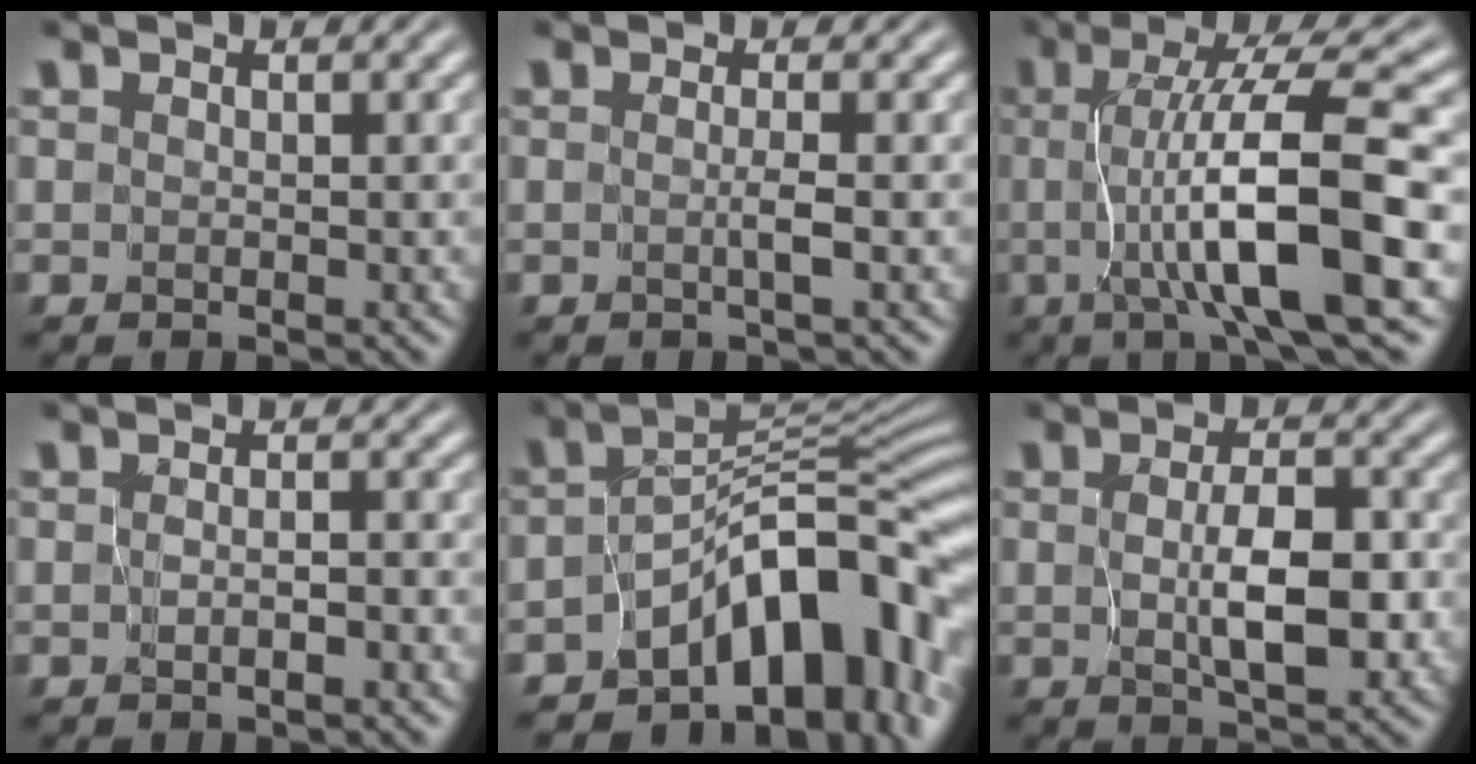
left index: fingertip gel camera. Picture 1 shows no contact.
{"total": 1.0, "force": [-0.2, -0.3, 0.9], "torque": [-0.017, -0.004, -0.004]}
{"total": 10.7, "force": [-0.9, 2.0, 10.4], "torque": [-0.141, 0.006, -0.018]}
{"total": 0.8, "force": [-0.6, -0.1, 0.6], "torque": [-0.008, -0.001, -0.009]}
{"total": 11.9, "force": [-6.2, 5.6, 8.6], "torque": [-0.101, 0.000, -0.099]}
{"total": 4.9, "force": [-0.4, 2.1, 4.4], "torque": [-0.081, -0.007, -0.001]}